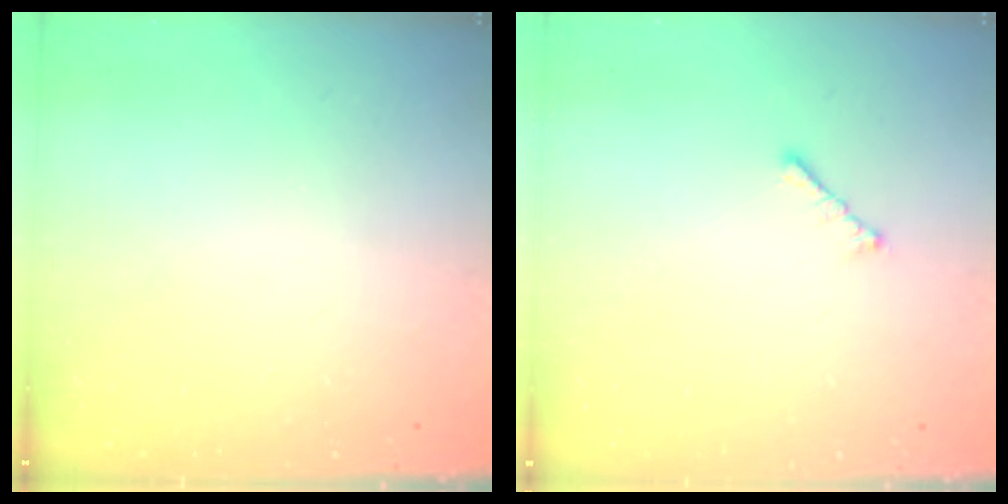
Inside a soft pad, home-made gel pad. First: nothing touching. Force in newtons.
{"total": 1.9, "press": 1.8, "slide": 0.5}